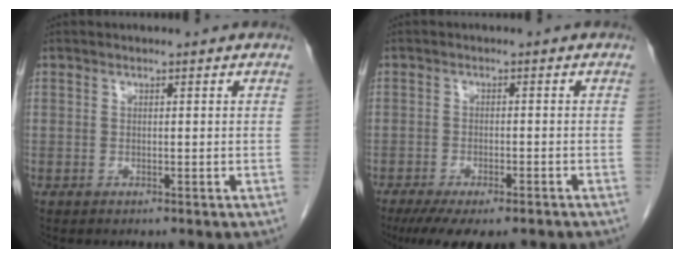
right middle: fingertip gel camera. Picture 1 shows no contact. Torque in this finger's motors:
{"motor_torque": [1.19, -0.95, 0.13, 0.08]}